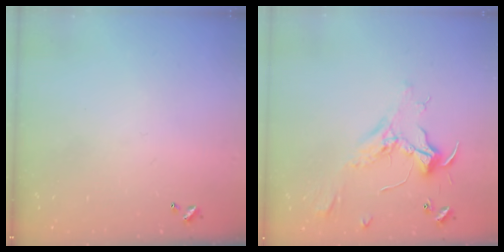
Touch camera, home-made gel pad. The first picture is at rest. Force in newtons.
{"total": 2.3, "press": 2.2, "slide": 0.8}